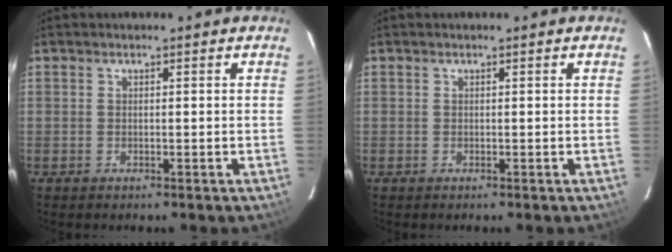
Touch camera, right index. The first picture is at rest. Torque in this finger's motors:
{"motor_torque": [-0.16, -0.04, -0.01, -0.01]}